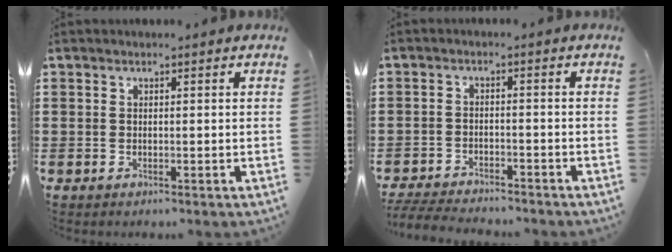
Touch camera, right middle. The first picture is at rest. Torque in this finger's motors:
{"motor_torque": [0.48, 0.04, 0.03, 0.06]}